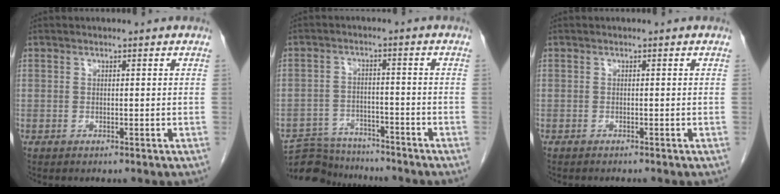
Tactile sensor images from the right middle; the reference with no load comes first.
{"total": 10.6, "force": [-10.1, 2.9, 1.3], "torque": [-0.019, 0.012, -0.156]}
{"total": 1.3, "force": [-1.2, 0.0, 0.5], "torque": [-0.007, 0.000, -0.015]}